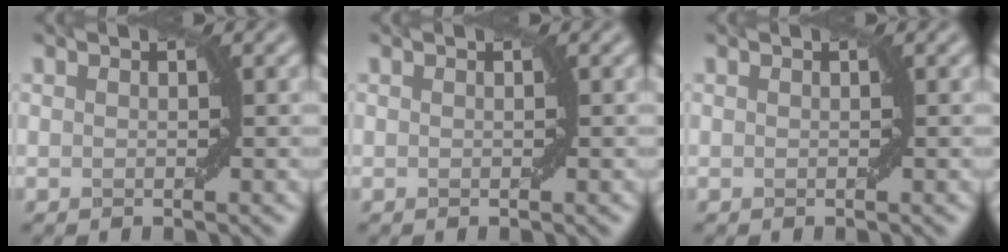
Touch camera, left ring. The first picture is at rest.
{"total": 0.0}
{"total": 0.0}